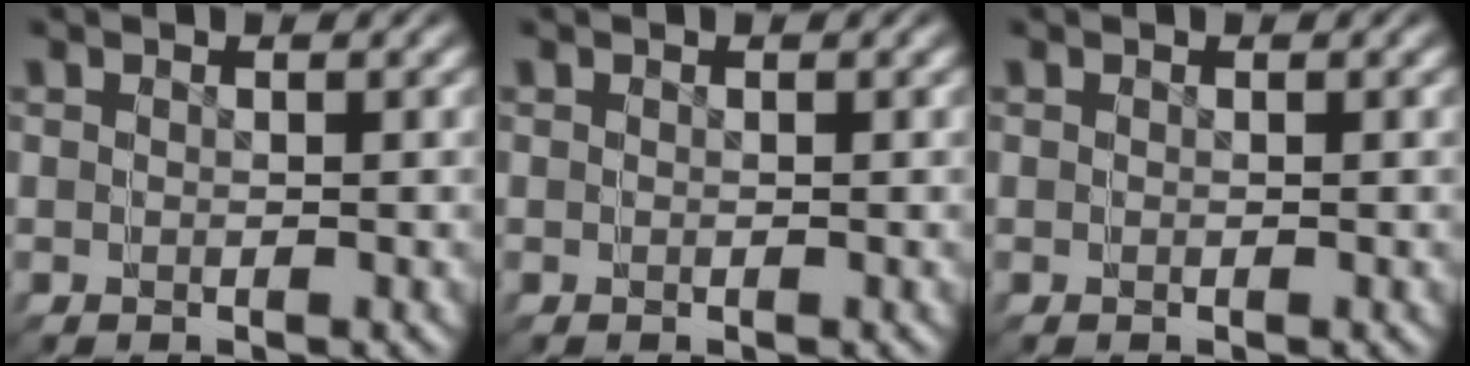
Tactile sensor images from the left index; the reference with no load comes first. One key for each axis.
{"total": 0.0}
{"total": 0.0}